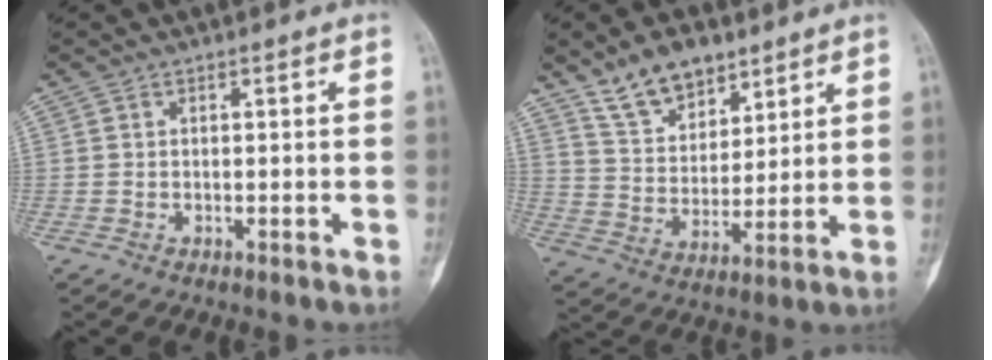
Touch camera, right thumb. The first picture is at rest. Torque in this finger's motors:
{"motor_torque": [-1.51, 1.07, 0.83, 0.65, -0.02]}